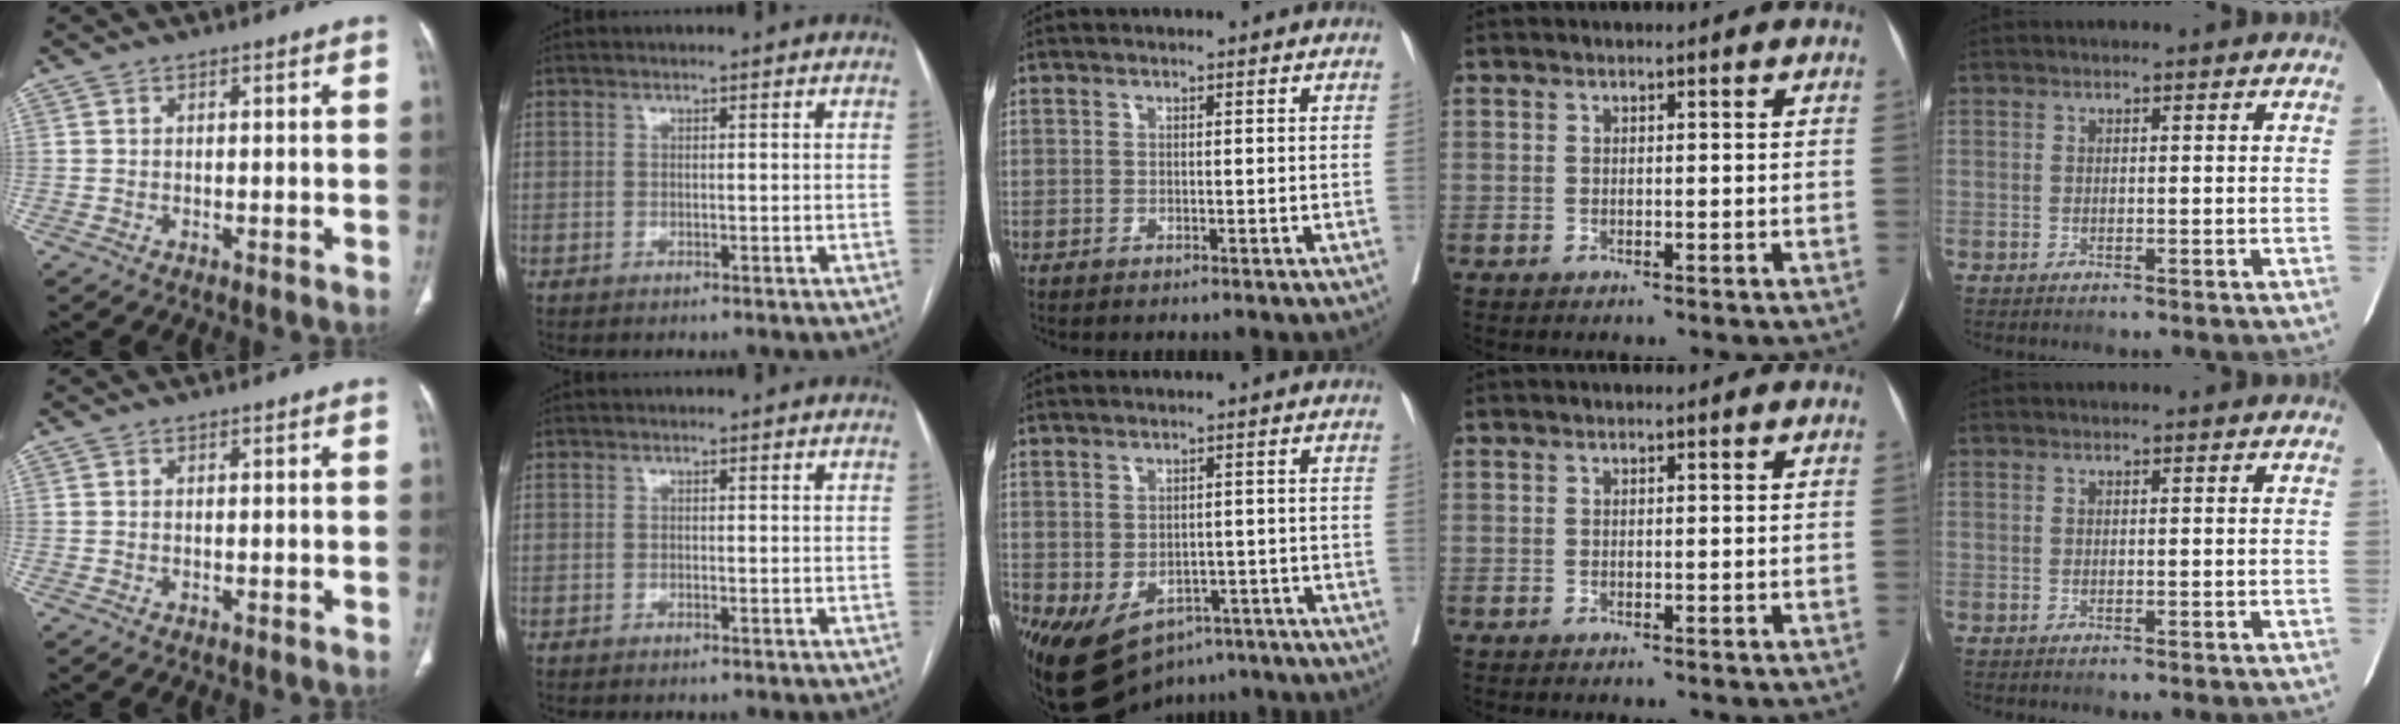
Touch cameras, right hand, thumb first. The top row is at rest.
{"middle": {"total": 11.2, "force": [-6.7, 7.2, 5.3], "torque": [-0.097, 0.007, -0.093]}}